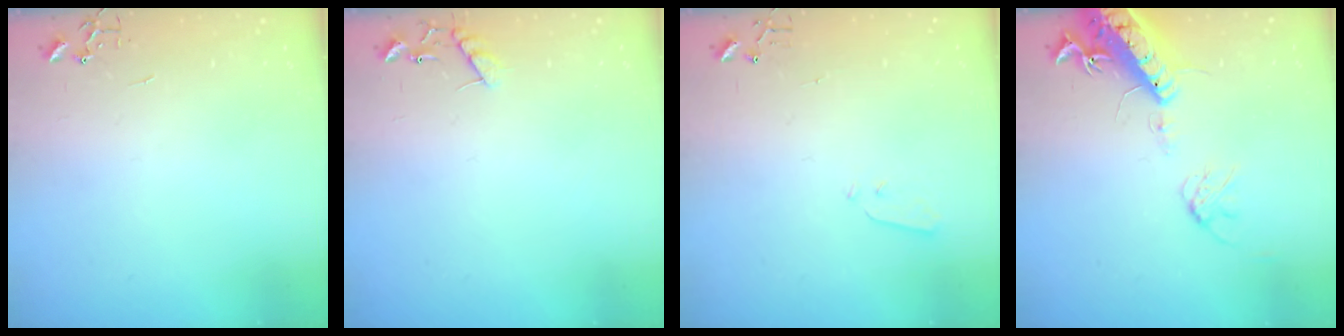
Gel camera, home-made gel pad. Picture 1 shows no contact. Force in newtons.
{"total": 8.8, "press": 8.8, "slide": 0.4}
{"total": 3.0, "press": 2.9, "slide": 0.7}
{"total": 16.2, "press": 15.7, "slide": 3.7}